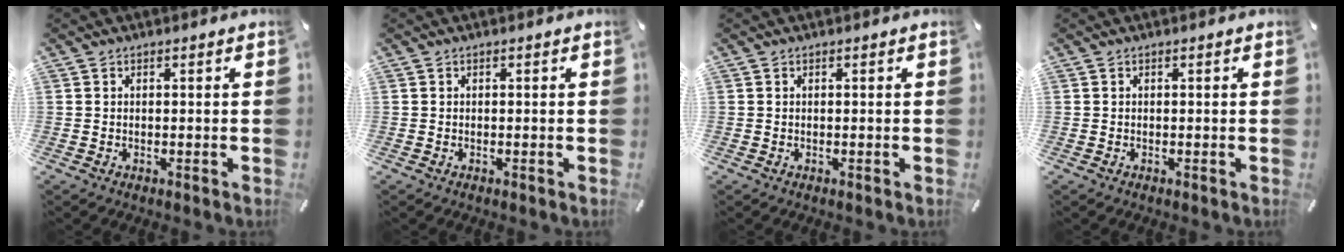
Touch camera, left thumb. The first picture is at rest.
{"total": 0.0}
{"total": 0.0}
{"total": 0.0}